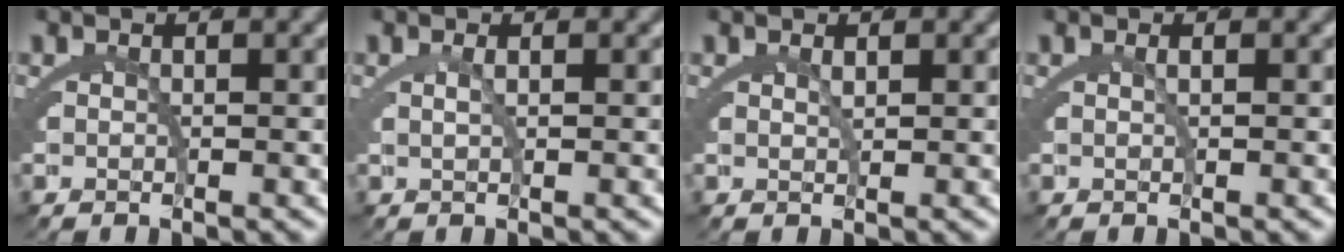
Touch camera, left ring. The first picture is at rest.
{"total": 1.0, "force": [0.4, -0.7, 0.6], "torque": [-0.013, -0.001, 0.010]}
{"total": 0.9, "force": [0.7, -0.4, 0.5], "torque": [-0.009, -0.007, 0.018]}
{"total": 0.7, "force": [0.1, -0.4, 0.5], "torque": [-0.010, 0.000, 0.004]}